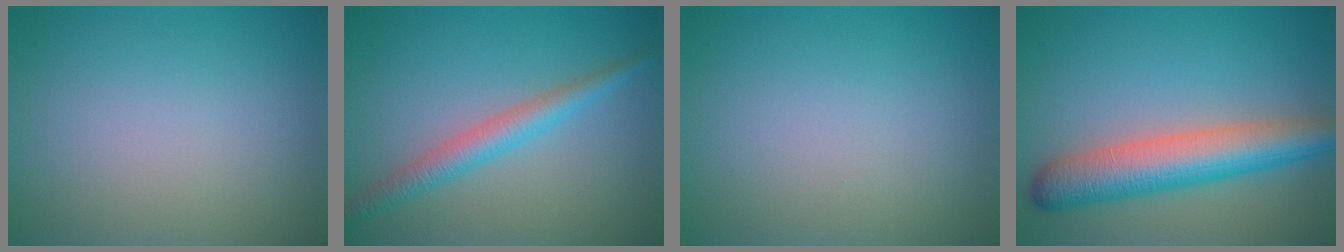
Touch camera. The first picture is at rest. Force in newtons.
{"total": 3.0, "press": 3.0, "slide": 0.0}
{"total": 0.0}
{"total": 7.0, "press": 7.0, "slide": 0.2}